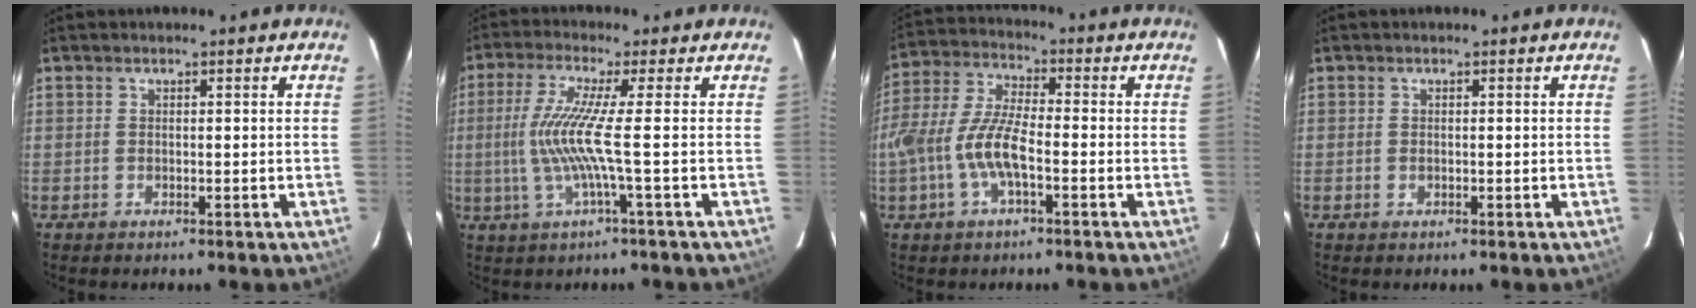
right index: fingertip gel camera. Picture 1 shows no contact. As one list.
[{"total": 8.0, "force": [-0.9, -2.0, 7.7], "torque": [-0.160, -0.007, -0.013]}, {"total": 10.6, "force": [-3.2, 3.5, 9.5], "torque": [-0.208, 0.004, -0.065]}, {"total": 0.6, "force": [-0.1, 0.5, 0.3], "torque": [-0.003, -0.001, 0.000]}]